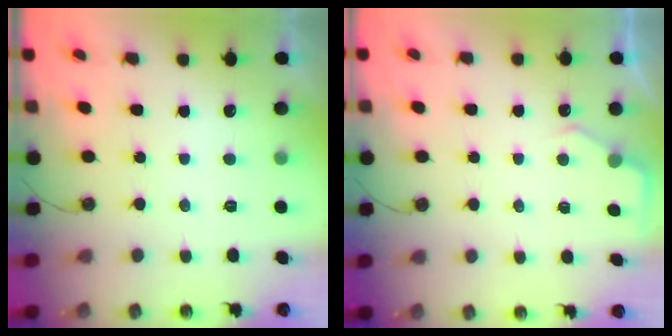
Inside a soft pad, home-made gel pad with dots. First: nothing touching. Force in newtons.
{"total": 3.9, "press": 3.9, "slide": 0.5}